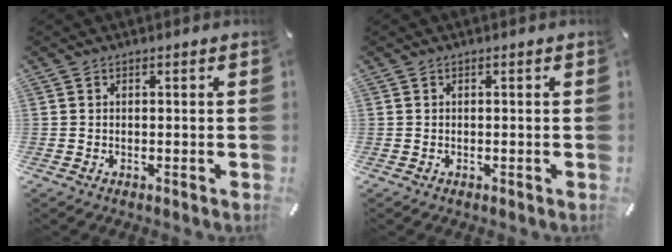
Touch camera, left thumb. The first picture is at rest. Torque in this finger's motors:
{"motor_torque": [0.11, 0.11, 0.00, 0.00, 0.01]}